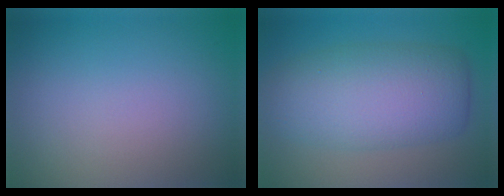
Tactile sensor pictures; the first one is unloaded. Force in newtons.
{"total": 7.9, "press": 7.9, "slide": 0.3}